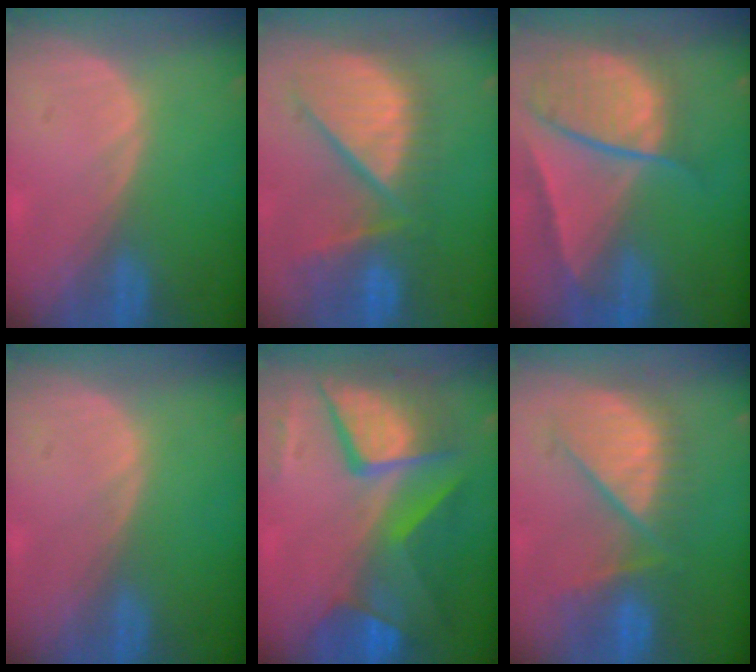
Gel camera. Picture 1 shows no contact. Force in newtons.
{"total": 11.7, "press": 10.4, "slide": 5.3}
{"total": 10.0, "press": 8.4, "slide": 5.5}
{"total": 0.0}
{"total": 11.6, "press": 11.6, "slide": 1.4}
{"total": 9.1, "press": 8.9, "slide": 2.0}